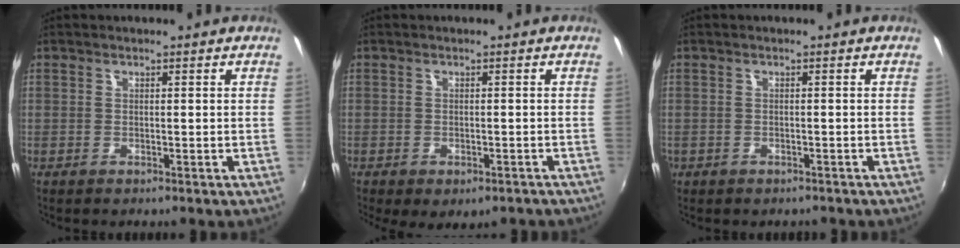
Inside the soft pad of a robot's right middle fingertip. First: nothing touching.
{"total": 5.8, "force": [-3.8, 2.8, 3.4], "torque": [-0.068, -0.030, -0.047]}
{"total": 1.9, "force": [-1.1, 1.4, 0.4], "torque": [-0.014, -0.004, -0.014]}